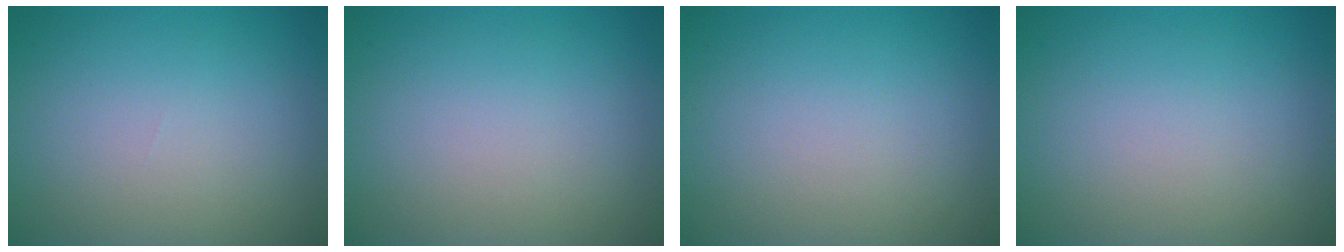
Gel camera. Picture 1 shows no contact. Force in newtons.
{"total": 0.0}
{"total": 0.0}
{"total": 0.0}